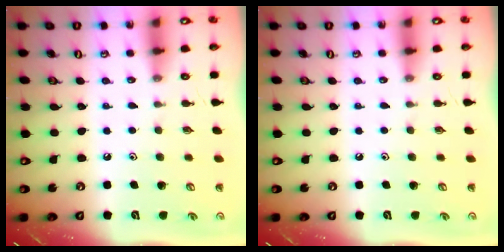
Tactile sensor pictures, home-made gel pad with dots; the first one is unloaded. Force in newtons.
{"total": 0.0}